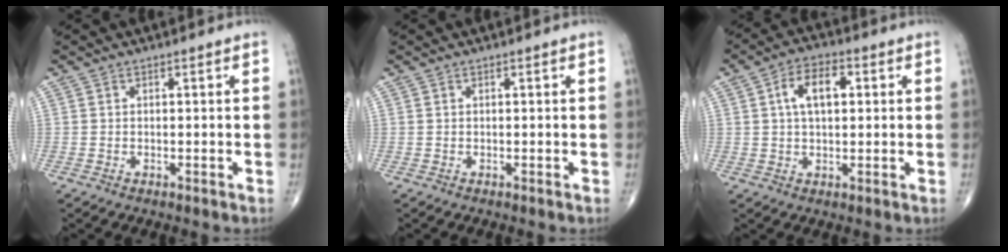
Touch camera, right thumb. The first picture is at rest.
{"total": 0.0}
{"total": 7.9, "force": [1.8, 4.4, 6.3], "torque": [-0.102, 0.012, 0.026]}